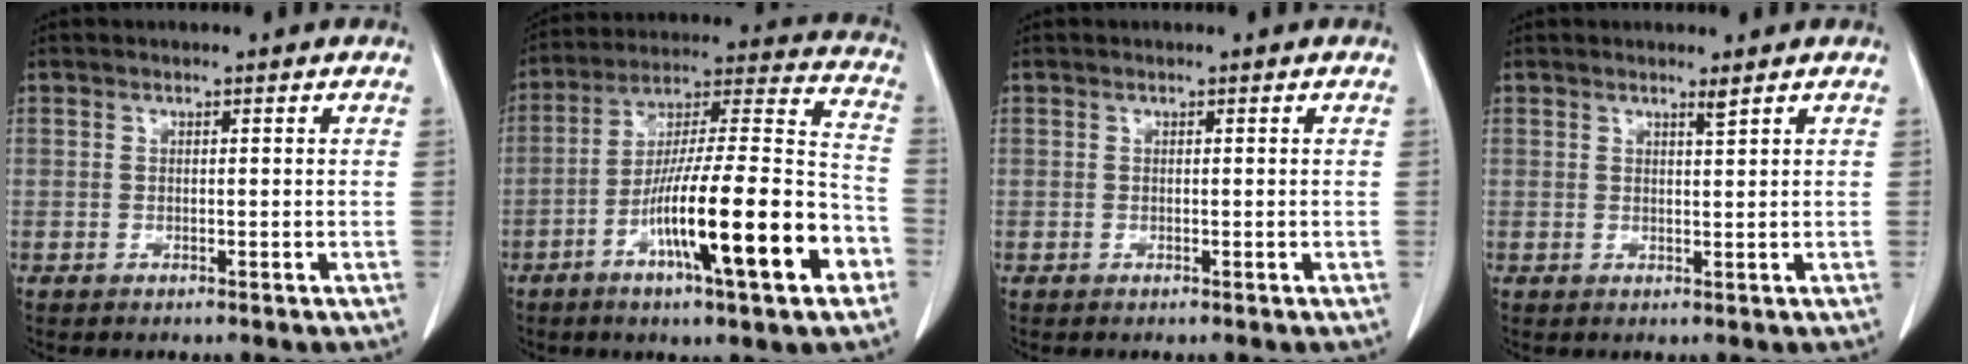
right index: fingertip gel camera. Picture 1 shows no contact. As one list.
[{"total": 21.5, "force": [-8.5, 1.9, 19.6], "torque": [-0.301, -0.005, -0.140]}, {"total": 0.0}, {"total": 1.0, "force": [0.8, -0.3, 0.6], "torque": [-0.019, -0.010, 0.016]}]